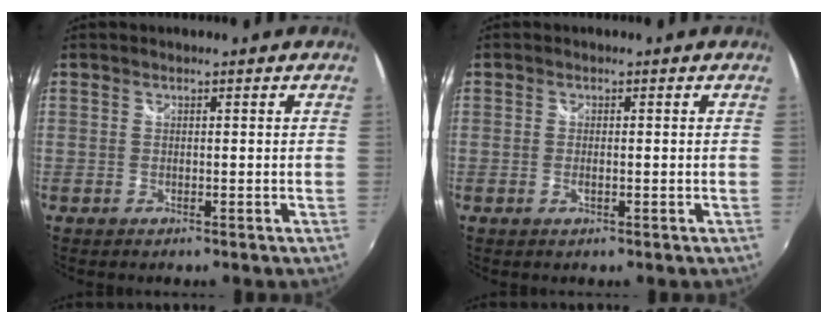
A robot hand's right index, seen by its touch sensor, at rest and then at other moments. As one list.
[{"total": 1.3, "force": [-0.2, 0.3, 1.2], "torque": [-0.026, -0.002, -0.004]}]